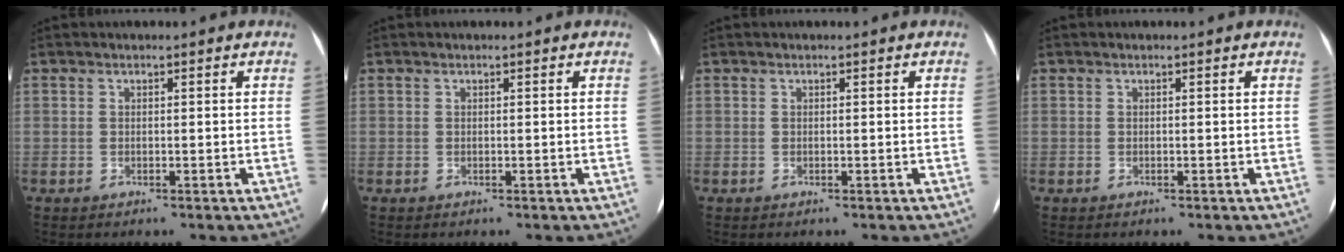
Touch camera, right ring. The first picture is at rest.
{"total": 0.0}
{"total": 0.0}
{"total": 0.0}